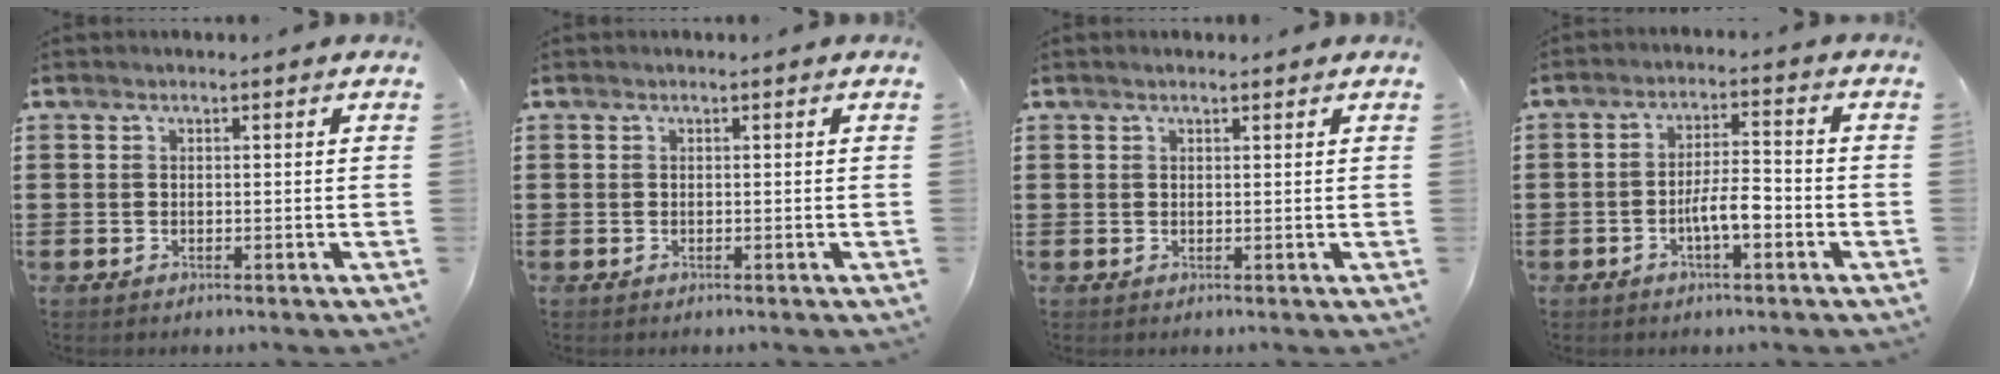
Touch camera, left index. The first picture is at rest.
{"total": 0.0}
{"total": 0.6, "force": [0.6, 0.1, 0.3], "torque": [-0.006, 0.002, 0.010]}
{"total": 5.3, "force": [-2.0, 1.6, 4.7], "torque": [-0.101, 0.004, -0.045]}